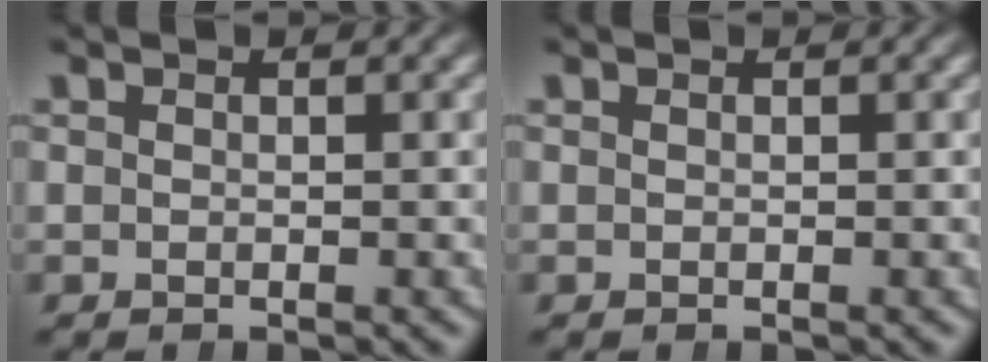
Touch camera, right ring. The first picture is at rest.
{"total": 0.0}